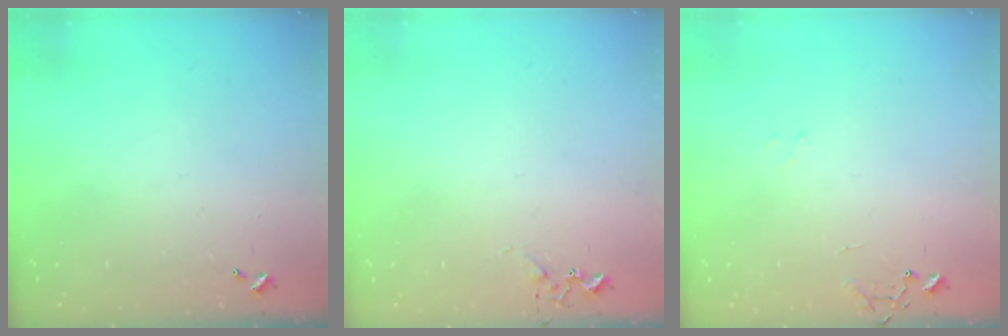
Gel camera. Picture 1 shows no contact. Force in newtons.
{"total": 5.2, "press": 5.2, "slide": 0.6}
{"total": 8.0, "press": 8.0, "slide": 0.9}